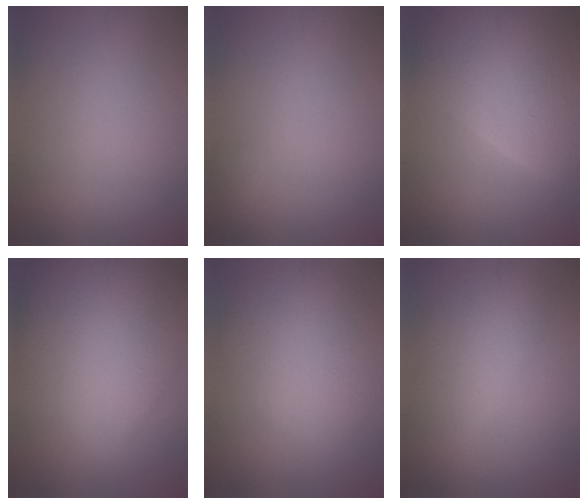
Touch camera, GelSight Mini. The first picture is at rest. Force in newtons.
{"total": 0.6, "press": 0.6, "slide": 0.1}
{"total": 8.4, "press": 8.4, "slide": 0.3}
{"total": 12.7, "press": 12.7, "slide": 0.2}
{"total": 7.5, "press": 7.5, "slide": 0.2}
{"total": 4.0, "press": 4.0, "slide": 0.2}